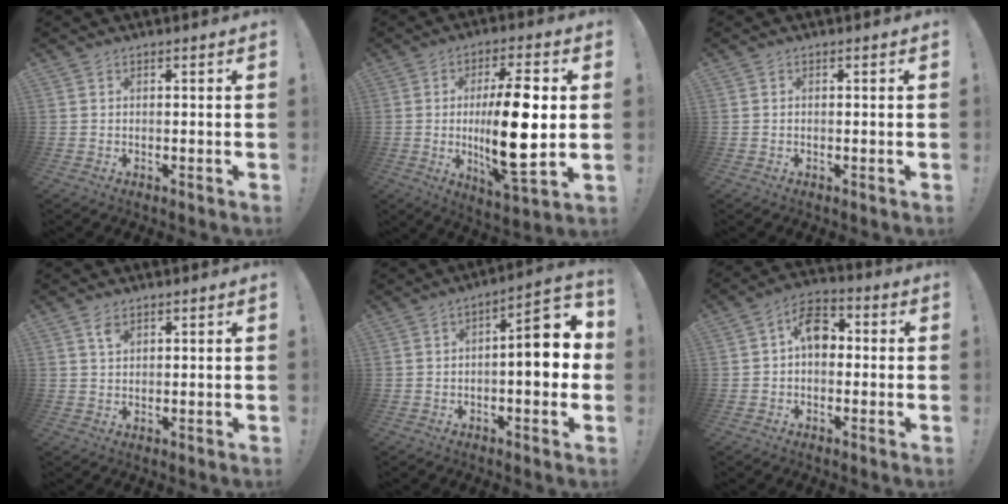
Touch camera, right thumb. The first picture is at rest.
{"total": 18.0, "force": [0.2, 4.7, 17.3], "torque": [-0.306, -0.011, -0.007]}
{"total": 0.0}
{"total": 2.9, "force": [1.7, 1.5, 1.8], "torque": [-0.032, -0.003, 0.030]}
{"total": 11.2, "force": [-0.2, 4.1, 10.4], "torque": [-0.130, 0.001, -0.009]}
{"total": 8.8, "force": [0.9, 6.0, 6.5], "torque": [-0.097, 0.016, 0.019]}